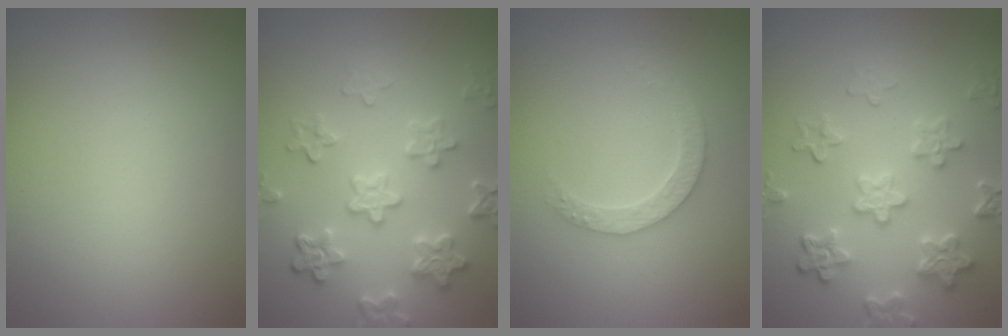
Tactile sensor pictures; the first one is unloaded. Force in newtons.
{"total": 5.7, "press": 4.3, "slide": 3.7}
{"total": 2.5, "press": 2.4, "slide": 0.7}
{"total": 5.5, "press": 4.3, "slide": 3.5}